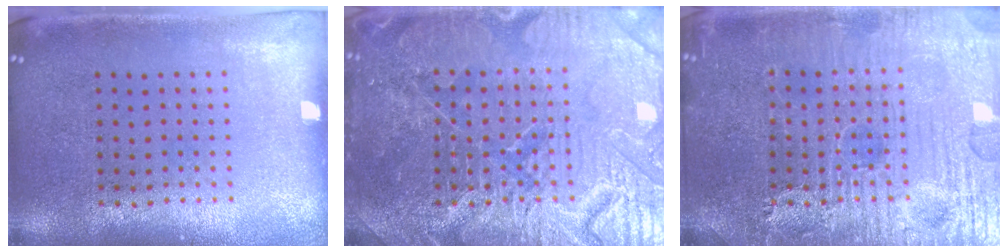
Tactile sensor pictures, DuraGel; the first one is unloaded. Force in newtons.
{"total": 5.6, "press": 5.6, "slide": 0.6}
{"total": 7.8, "press": 7.7, "slide": 0.9}